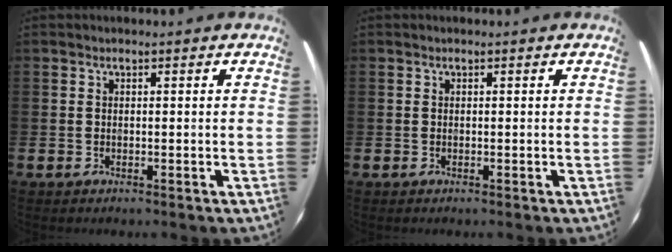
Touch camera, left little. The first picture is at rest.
{"total": 0.0}